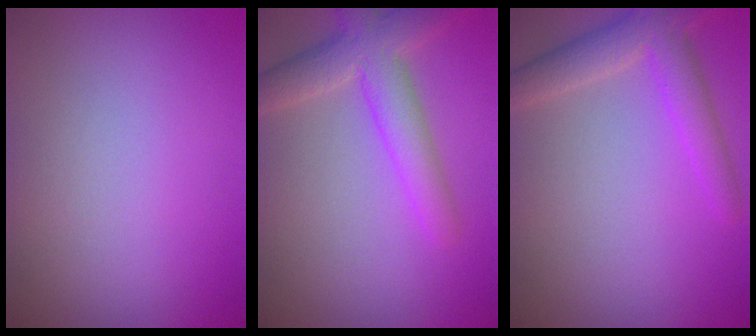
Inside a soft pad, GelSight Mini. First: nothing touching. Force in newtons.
{"total": 4.8, "press": 4.8, "slide": 0.3}
{"total": 4.0, "press": 4.0, "slide": 0.3}